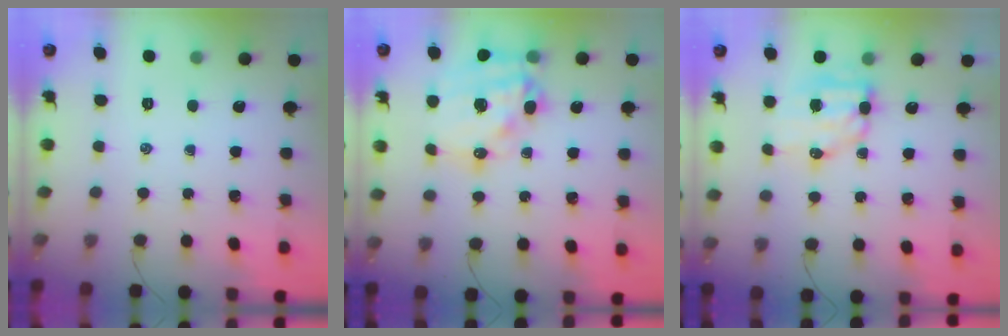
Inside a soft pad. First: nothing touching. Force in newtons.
{"total": 18.3, "press": 17.9, "slide": 4.0}
{"total": 8.5, "press": 8.3, "slide": 1.7}